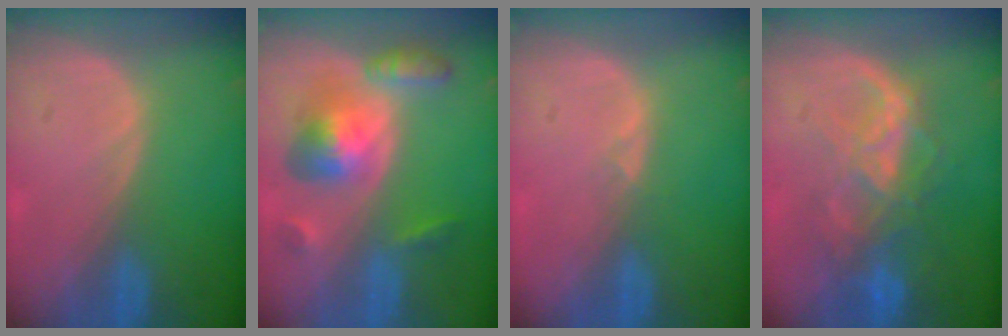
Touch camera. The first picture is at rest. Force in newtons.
{"total": 7.8, "press": 7.8, "slide": 0.5}
{"total": 0.7, "press": 0.6, "slide": 0.3}
{"total": 8.8, "press": 7.5, "slide": 4.7}